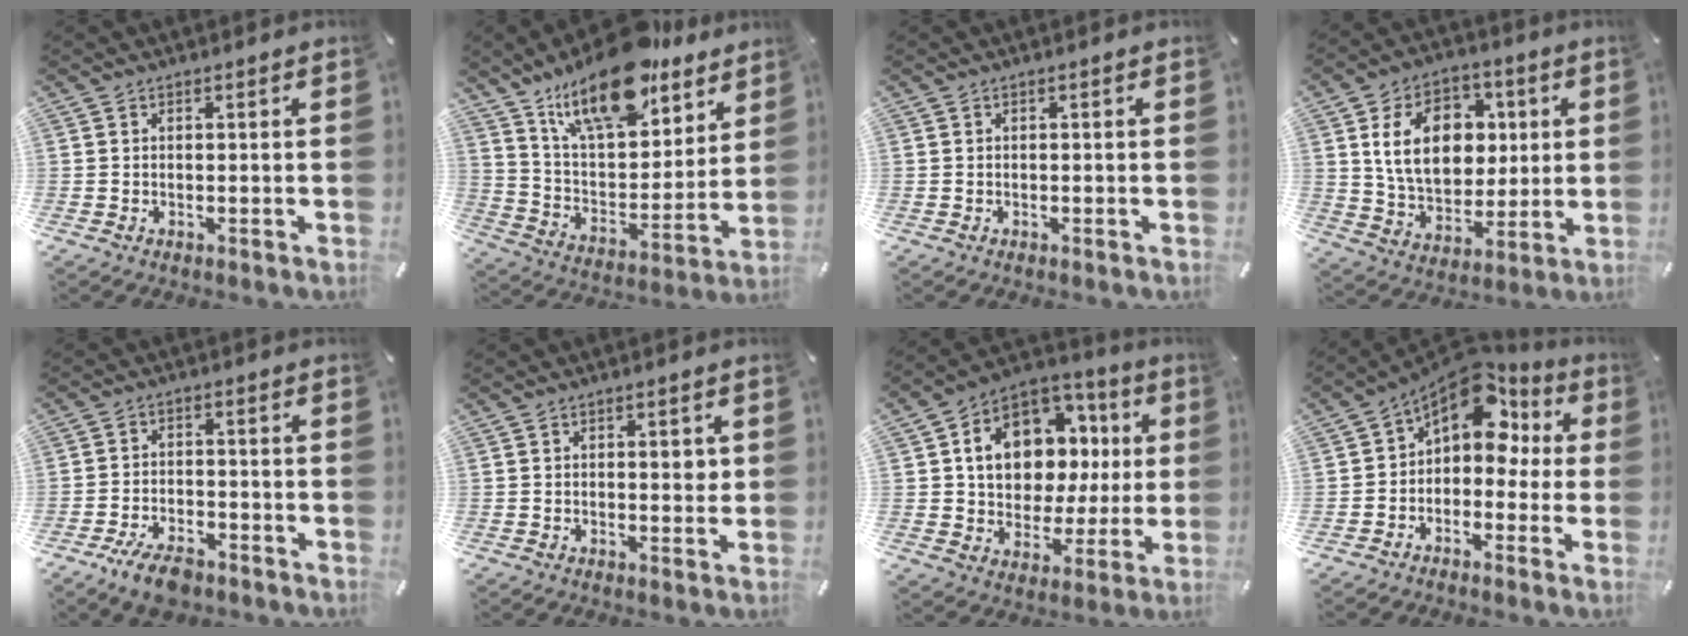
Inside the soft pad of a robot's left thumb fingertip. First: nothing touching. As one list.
[{"total": 19.3, "force": [15.1, 7.8, 9.1], "torque": [-0.163, -0.096, 0.265]}, {"total": 0.0}, {"total": 16.0, "force": [3.7, 12.0, 9.9], "torque": [-0.173, 0.011, 0.070]}, {"total": 6.5, "force": [-4.5, 3.1, 3.5], "torque": [-0.070, 0.021, -0.082]}, {"total": 2.5, "force": [0.7, 1.2, 2.0], "torque": [-0.017, -0.004, 0.006]}, {"total": 14.5, "force": [4.0, 11.2, 8.4], "torque": [-0.142, -0.026, 0.077]}, {"total": 12.5, "force": [6.1, 7.5, 7.9], "torque": [-0.123, -0.040, 0.105]}]